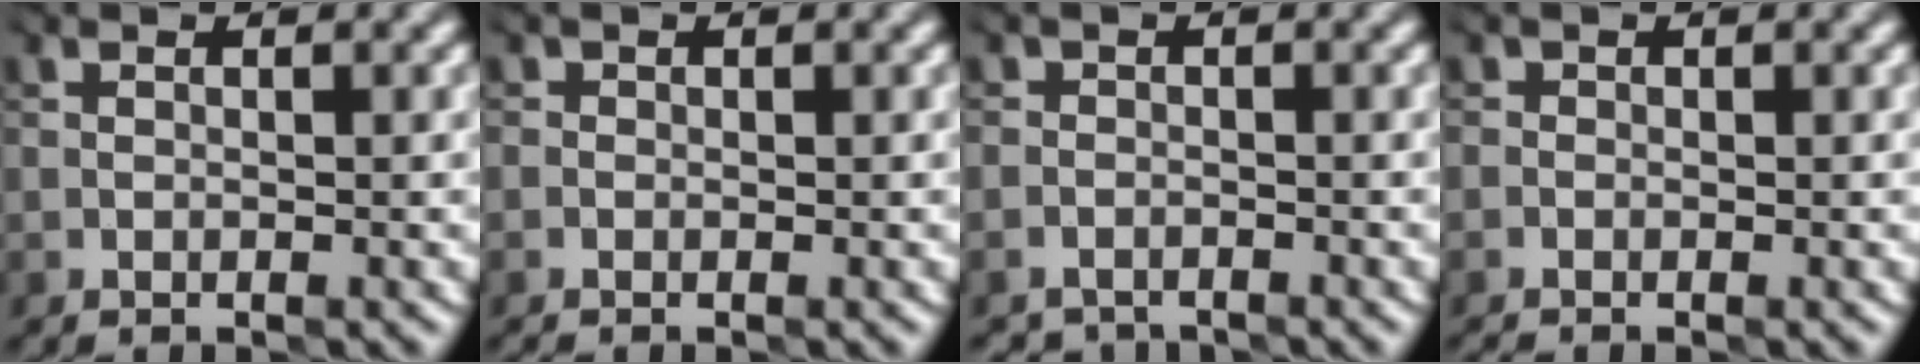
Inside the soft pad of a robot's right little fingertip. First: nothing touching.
{"total": 0.5, "force": [-0.5, 0.0, -0.2], "torque": [0.008, -0.003, -0.012]}
{"total": 2.2, "force": [-2.0, 0.5, -0.4], "torque": [0.016, -0.006, -0.042]}
{"total": 0.8, "force": [-0.8, 0.0, -0.2], "torque": [0.004, -0.006, -0.021]}